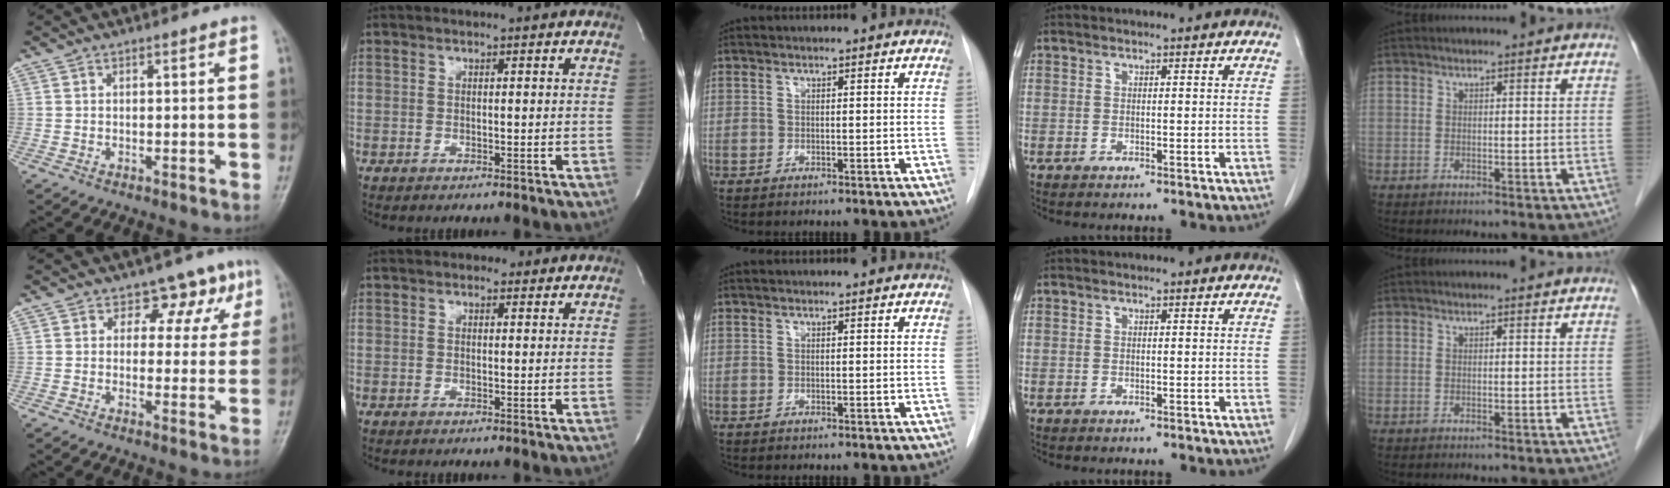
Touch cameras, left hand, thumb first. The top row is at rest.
{"thumb": {"total": 7.0, "force": [3.7, 5.3, 2.6], "torque": [0.015, -0.010, 0.036]}, "index": {"total": 1.8, "force": [1.3, 1.1, 0.6], "torque": [-0.010, 0.005, 0.013]}}